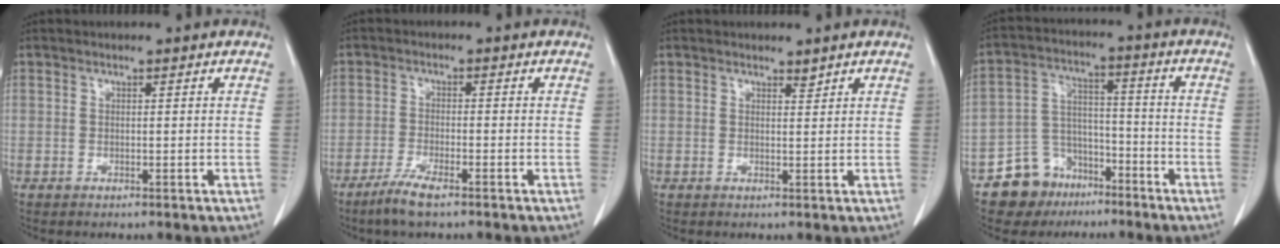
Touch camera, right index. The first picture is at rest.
{"total": 4.6, "force": [-3.4, 0.4, 3.1], "torque": [-0.067, -0.010, -0.062]}
{"total": 0.8, "force": [0.8, 0.2, 0.3], "torque": [-0.009, -0.007, 0.012]}
{"total": 9.3, "force": [-6.4, 6.6, 1.4], "torque": [-0.030, 0.035, -0.106]}